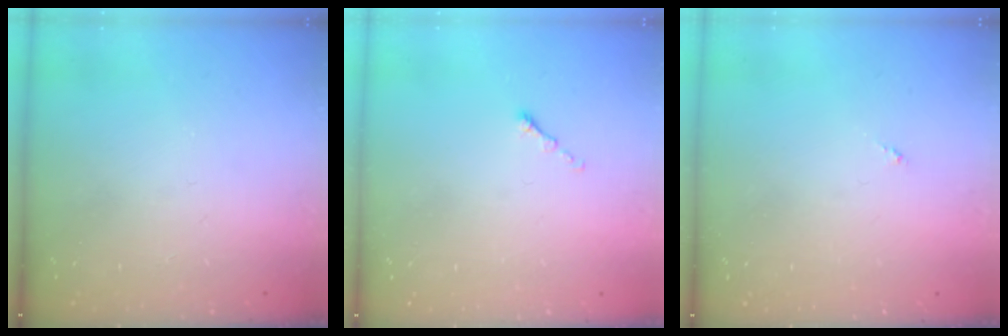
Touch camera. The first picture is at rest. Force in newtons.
{"total": 0.0}
{"total": 0.0}